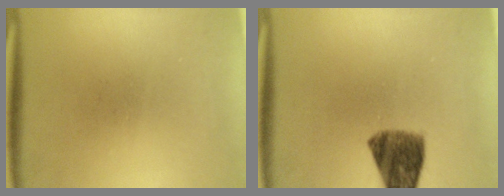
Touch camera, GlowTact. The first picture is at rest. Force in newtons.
{"total": 8.1}